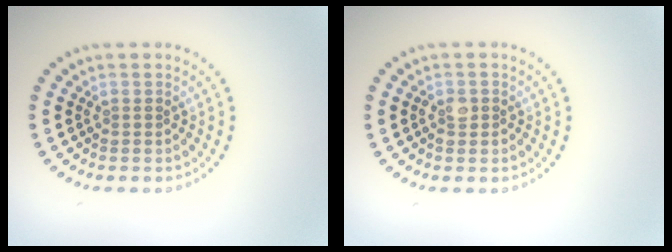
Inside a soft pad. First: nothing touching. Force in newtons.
{"total": 1.4, "press": 1.4, "slide": 0.4}